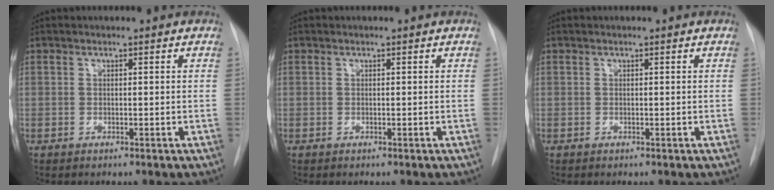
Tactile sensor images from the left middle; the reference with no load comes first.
{"total": 0.0}
{"total": 0.0}